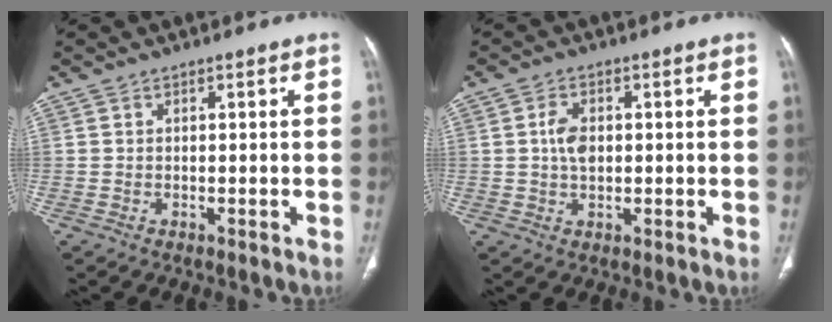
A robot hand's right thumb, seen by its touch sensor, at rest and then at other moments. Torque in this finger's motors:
{"motor_torque": [0.70, 0.67, 0.18, 0.17, 0.00]}